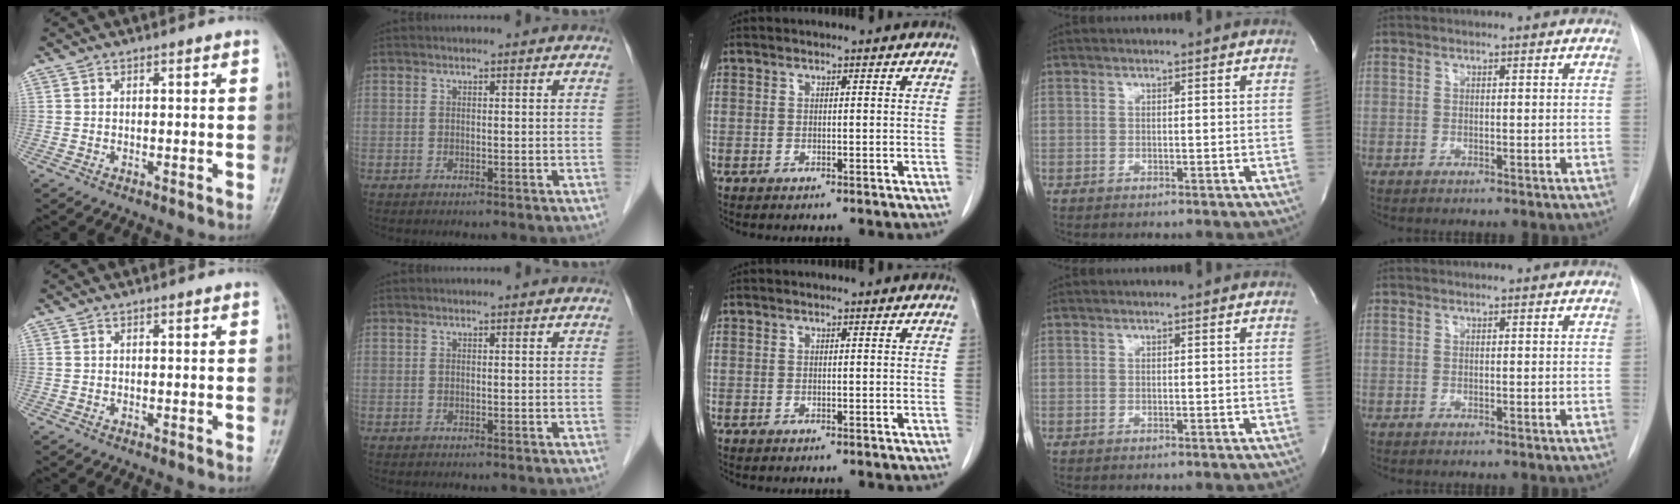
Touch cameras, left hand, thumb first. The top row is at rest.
{}